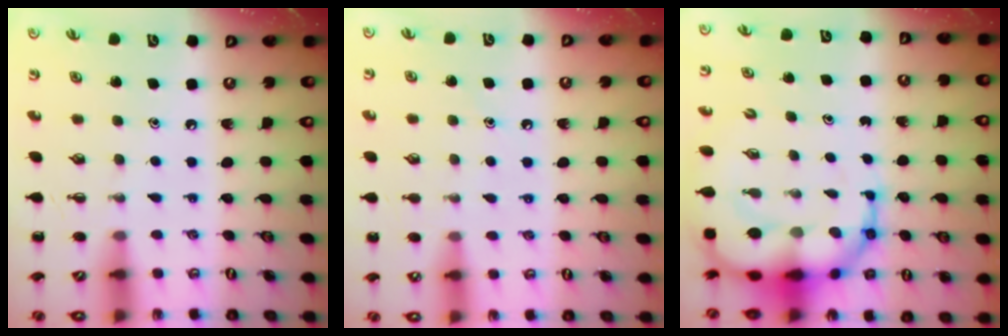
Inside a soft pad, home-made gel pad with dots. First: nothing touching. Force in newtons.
{"total": 8.2, "press": 7.8, "slide": 2.4}
{"total": 13.4, "press": 12.9, "slide": 3.6}